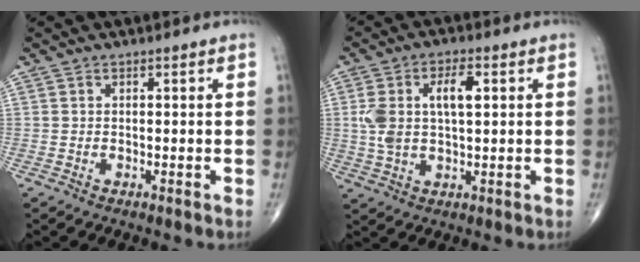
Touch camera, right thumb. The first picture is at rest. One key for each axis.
{"total": 9.5, "fx": 2.0, "fy": 4.4, "fz": 8.2, "tx": -0.166, "ty": 0.012, "tz": 0.039}